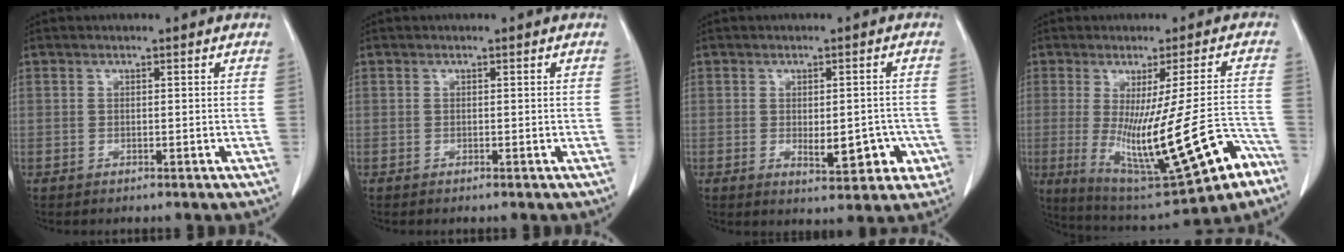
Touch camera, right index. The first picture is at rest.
{"total": 0.0}
{"total": 6.9, "force": [-1.7, 3.2, 5.9], "torque": [-0.067, 0.005, -0.012]}
{"total": 20.0, "force": [-7.4, 3.0, 18.3], "torque": [-0.278, -0.026, -0.095]}